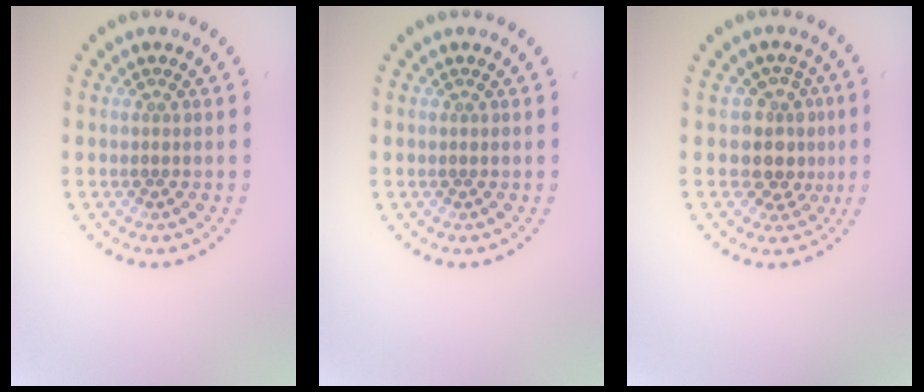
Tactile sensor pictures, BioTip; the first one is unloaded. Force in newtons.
{"total": 0.0}
{"total": 3.4, "press": 2.7, "slide": 2.0}